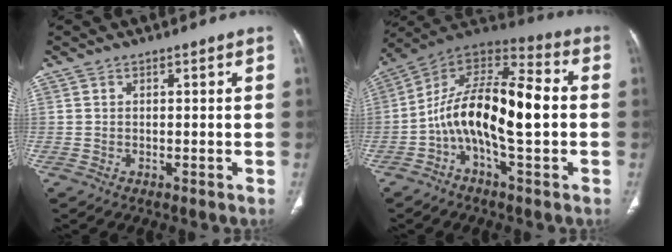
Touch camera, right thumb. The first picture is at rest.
{"total": 17.2, "force": [-2.2, 6.6, 15.8], "torque": [-0.266, 0.050, -0.044]}